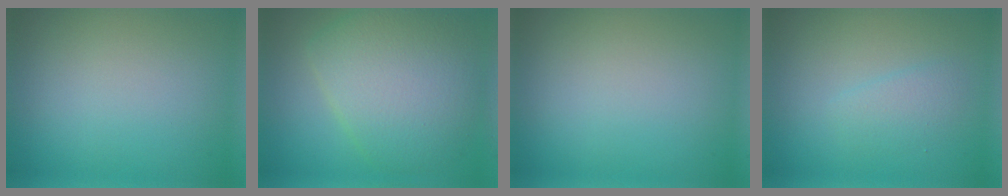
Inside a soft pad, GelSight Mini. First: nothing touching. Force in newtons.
{"total": 8.2, "press": 8.2, "slide": 0.2}
{"total": 0.0}
{"total": 1.6, "press": 1.6, "slide": 0.0}